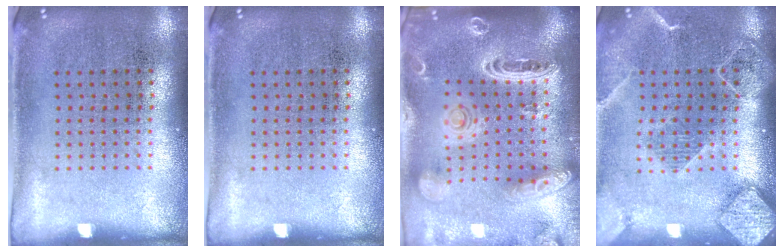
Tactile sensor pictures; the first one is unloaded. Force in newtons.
{"total": 0.0}
{"total": 3.7, "press": 2.9, "slide": 2.3}
{"total": 2.1, "press": 1.9, "slide": 1.0}